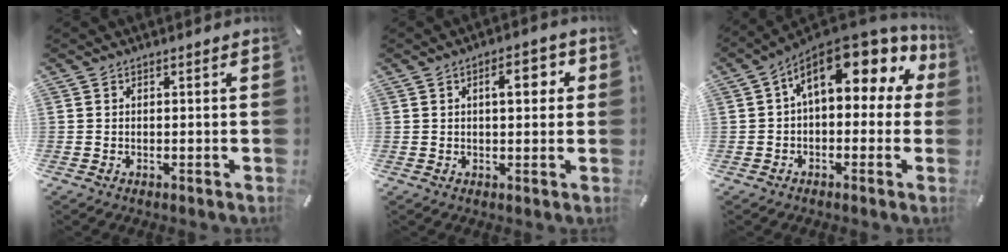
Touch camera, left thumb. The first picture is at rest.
{"total": 6.1, "force": [1.6, 2.8, 5.1], "torque": [-0.066, -0.003, 0.016]}
{"total": 13.7, "force": [6.5, 6.8, 10.0], "torque": [-0.155, -0.042, 0.112]}